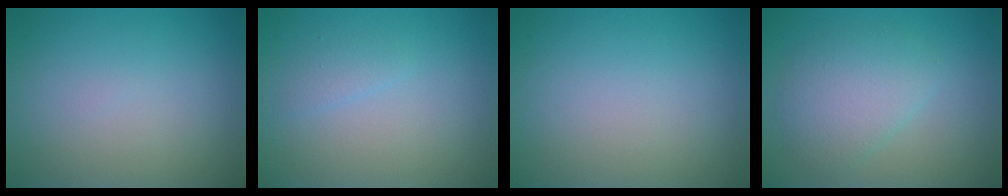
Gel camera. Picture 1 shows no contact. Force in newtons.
{"total": 1.0, "press": 1.0, "slide": 0.0}
{"total": 0.0}
{"total": 3.7, "press": 3.7, "slide": 0.1}